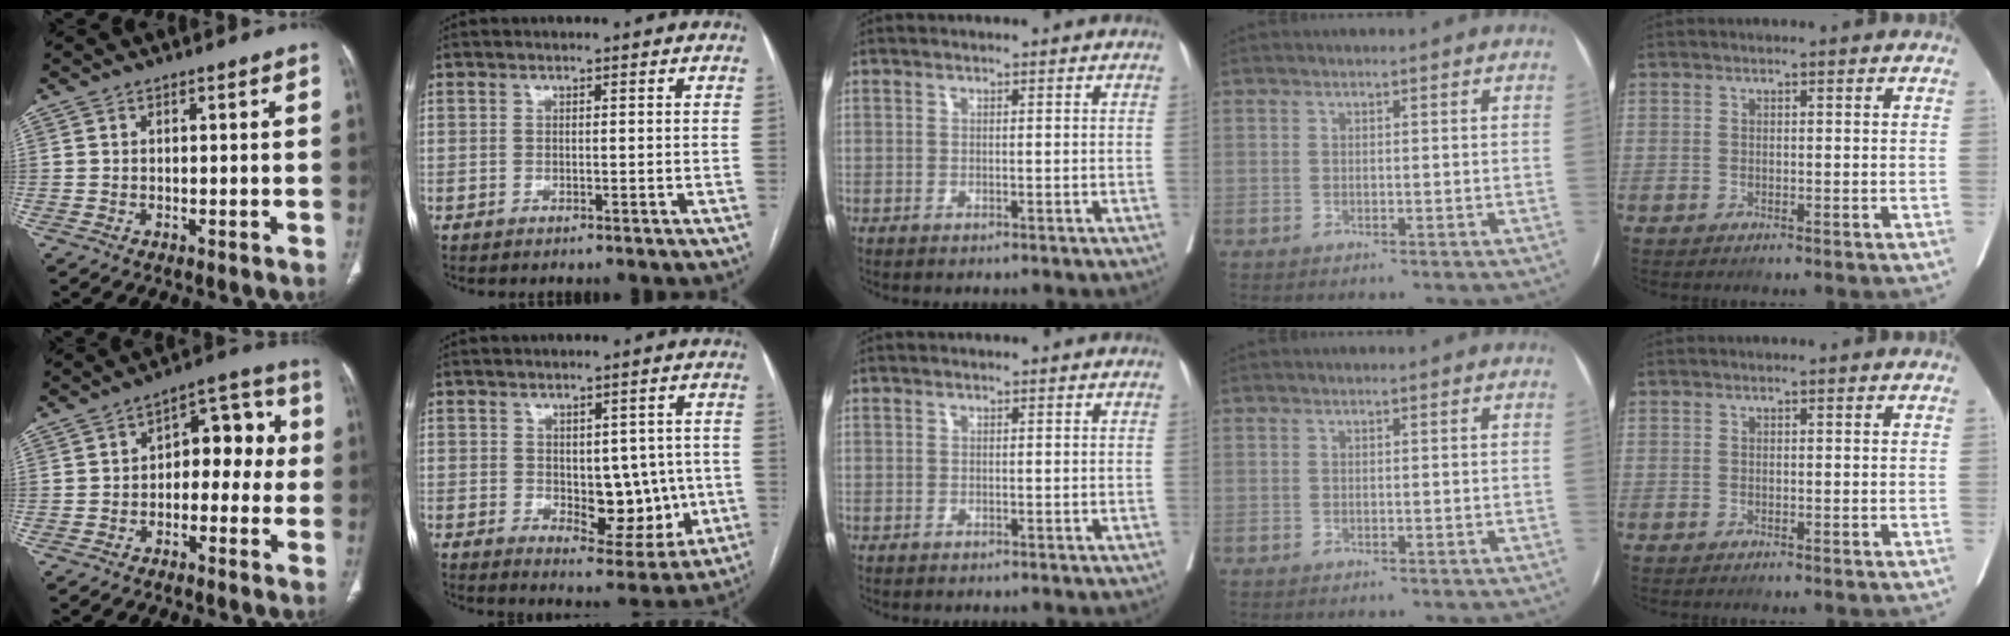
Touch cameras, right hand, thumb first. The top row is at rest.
{"thumb": {"total": 10.5, "force": [-0.2, 6.5, 8.3], "torque": [-0.062, 0.047, -0.016]}, "index": {"total": 9.1, "force": [-0.7, 5.0, 7.5], "torque": [-0.080, 0.006, 0.007]}}